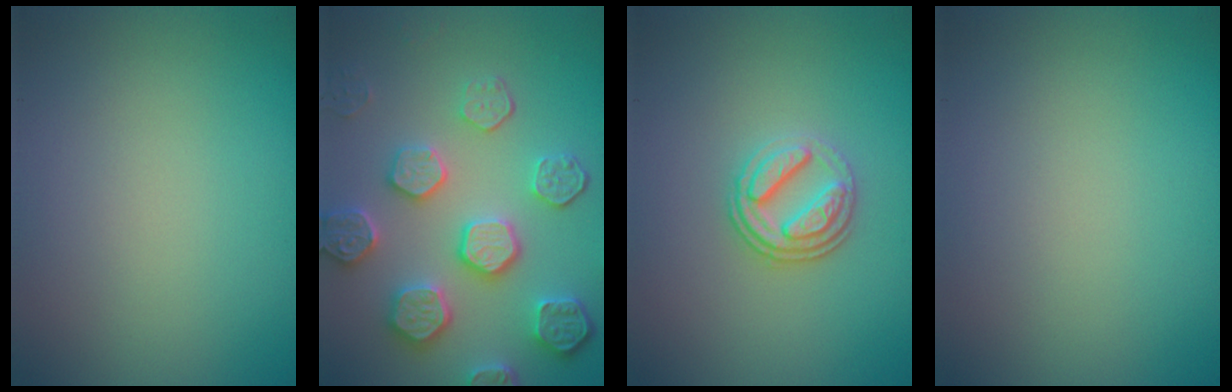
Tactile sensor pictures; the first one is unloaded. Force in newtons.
{"total": 6.1, "press": 5.3, "slide": 3.0}
{"total": 3.4, "press": 2.7, "slide": 2.0}
{"total": 0.0}